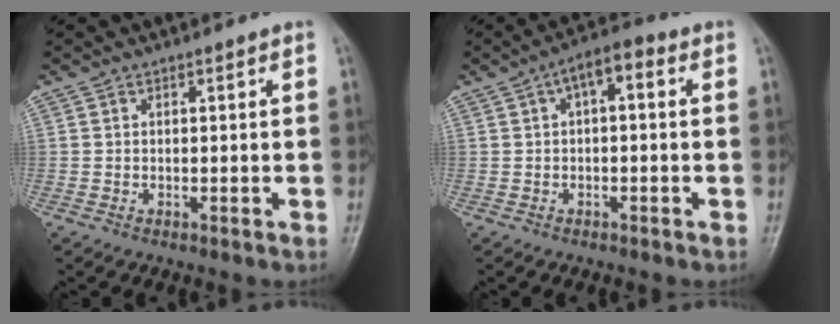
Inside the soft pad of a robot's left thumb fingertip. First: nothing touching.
{"total": 5.7, "force": [1.3, 2.6, 4.9], "torque": [-0.068, 0.025, 0.009]}